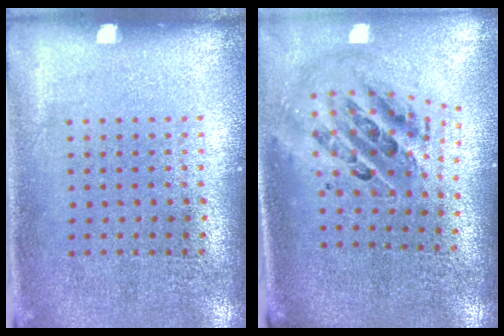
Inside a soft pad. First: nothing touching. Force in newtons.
{"total": 1.4, "press": 1.3, "slide": 0.7}